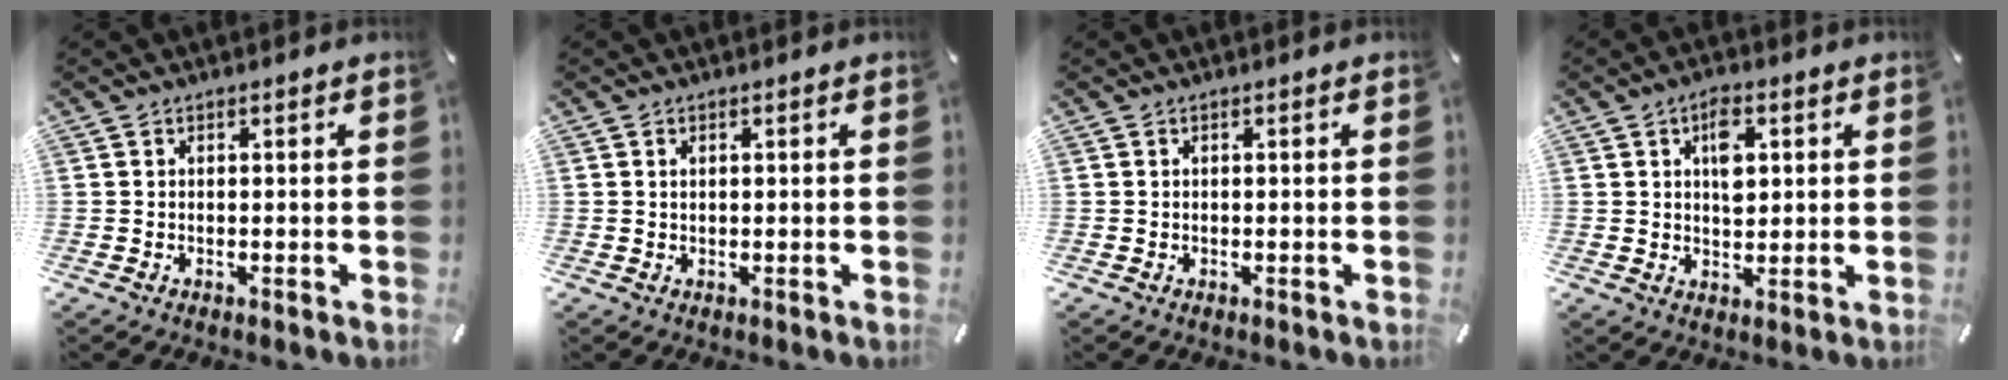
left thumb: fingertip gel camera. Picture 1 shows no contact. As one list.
[{"total": 0.8, "force": [0.2, 0.4, 0.7], "torque": [-0.014, 0.002, 0.003]}, {"total": 0.0}, {"total": 6.2, "force": [1.9, 3.8, 4.6], "torque": [-0.057, -0.007, 0.025]}]